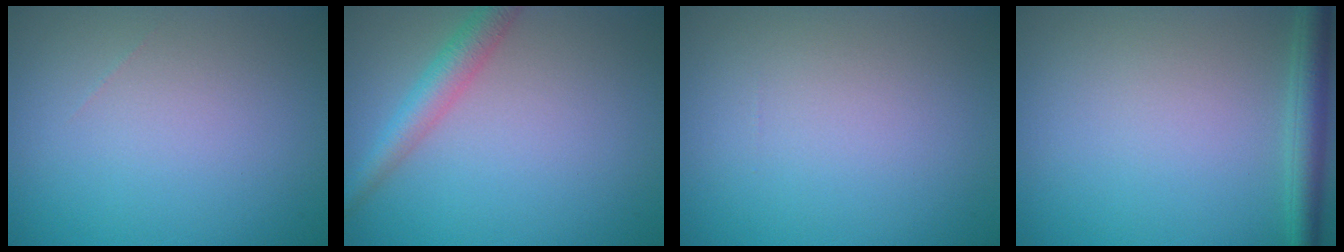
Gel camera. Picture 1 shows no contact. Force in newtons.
{"total": 3.0, "press": 3.0, "slide": 0.1}
{"total": 0.0}
{"total": 2.8, "press": 2.8, "slide": 0.2}